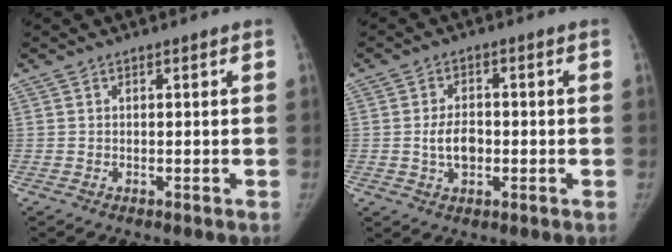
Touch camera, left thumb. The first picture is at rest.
{"total": 5.1, "force": [-0.8, 3.3, 3.8], "torque": [-0.060, 0.009, -0.013]}